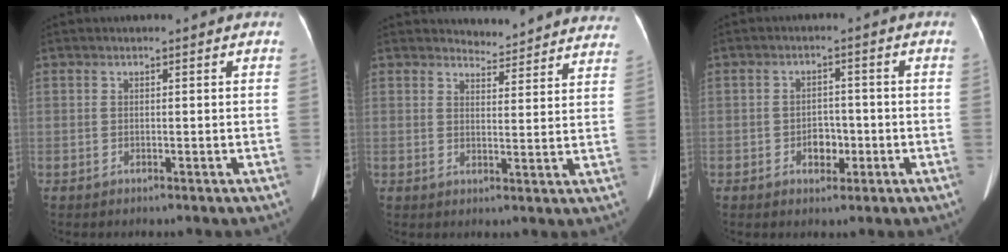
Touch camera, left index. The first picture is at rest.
{"total": 12.3, "force": [12.1, 1.9, 0.7], "torque": [0.021, -0.040, 0.116]}
{"total": 3.4, "force": [-1.2, 2.3, 2.2], "torque": [-0.029, 0.009, -0.017]}